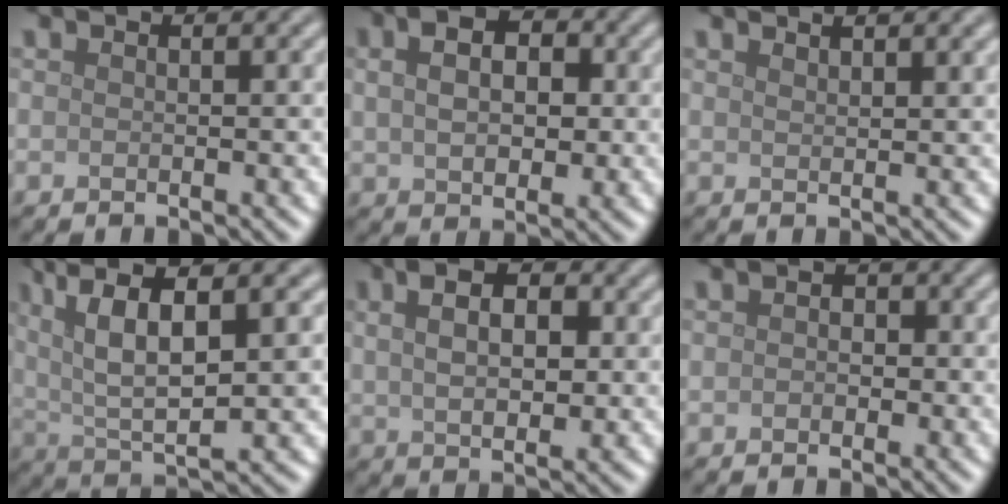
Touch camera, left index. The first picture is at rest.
{"total": 6.2, "force": [1.6, 4.0, 4.4], "torque": [-0.063, 0.009, 0.014]}
{"total": 1.9, "force": [1.6, 0.4, 0.9], "torque": [-0.004, 0.007, 0.018]}
{"total": 9.5, "force": [3.1, 3.3, 8.4], "torque": [-0.158, 0.005, 0.054]}
{"total": 6.3, "force": [2.1, 3.5, 4.8], "torque": [-0.076, 0.010, 0.027]}
{"total": 1.2, "force": [-0.1, 1.0, 0.7], "torque": [-0.007, -0.003, -0.005]}